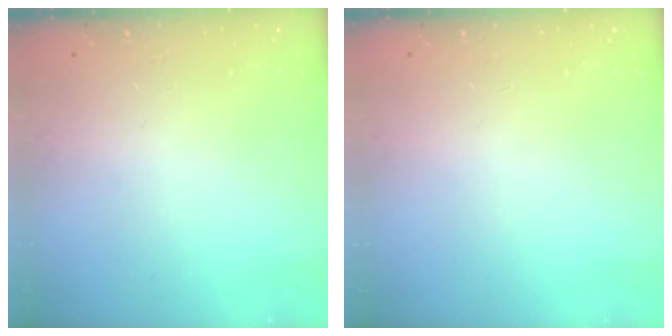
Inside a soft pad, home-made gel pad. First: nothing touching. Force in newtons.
{"total": 0.0}